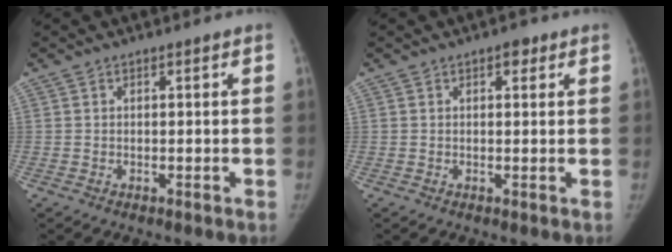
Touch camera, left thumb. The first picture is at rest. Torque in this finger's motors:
{"motor_torque": [0.39, 0.24, 0.72, -0.23, 0.03]}